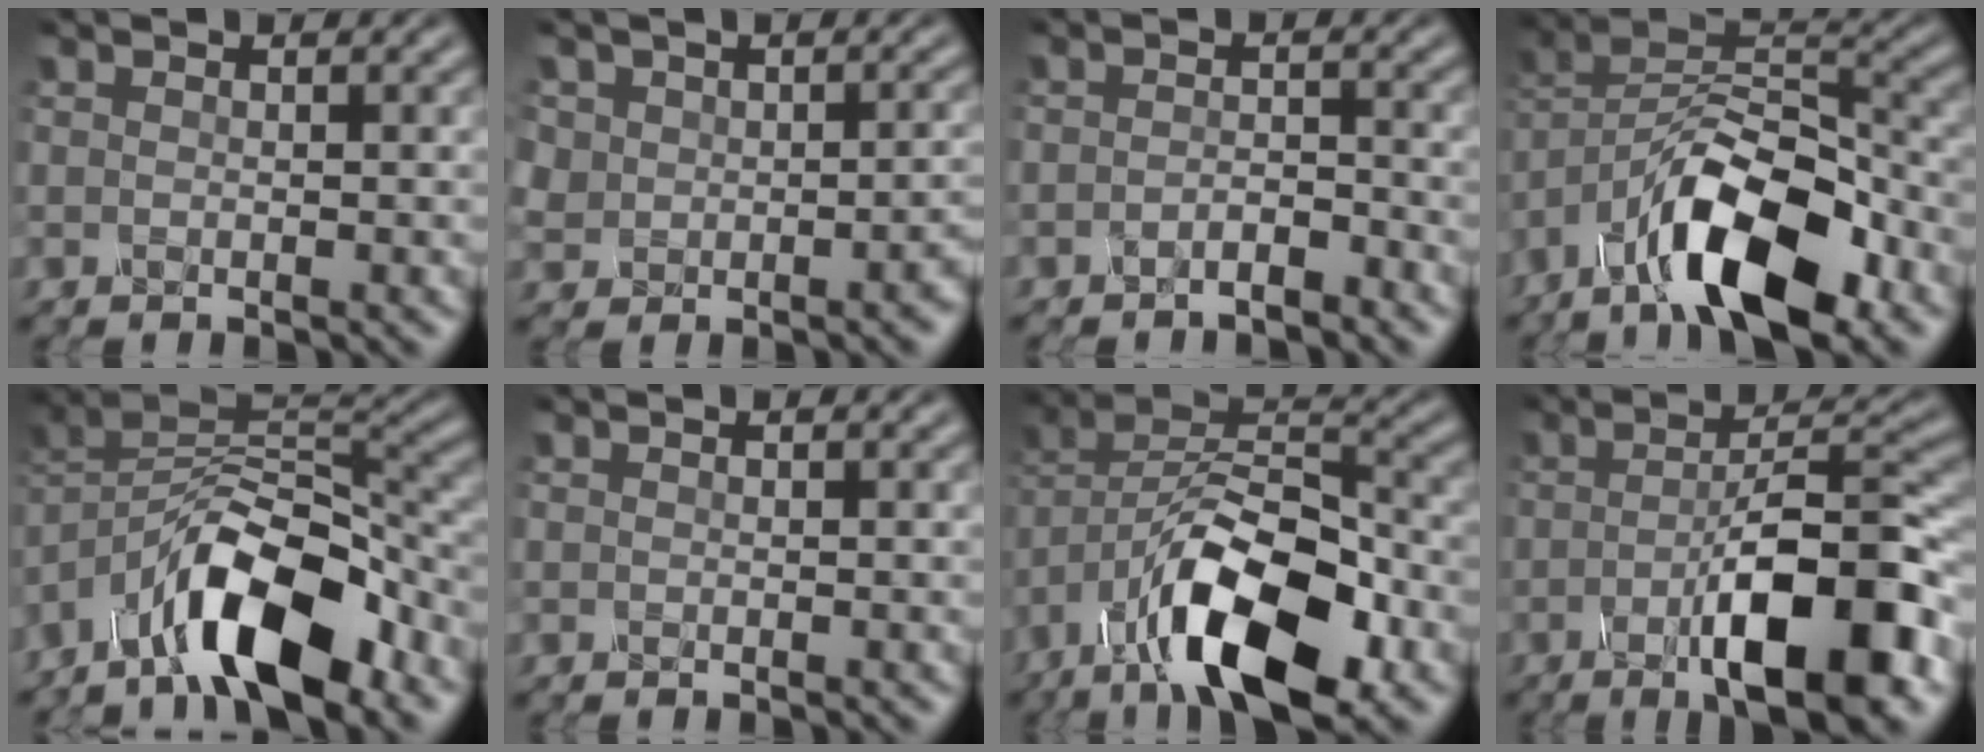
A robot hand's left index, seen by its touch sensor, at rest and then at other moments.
{"total": 2.5, "force": [-0.3, 2.5, 0.4], "torque": [0.004, -0.004, 0.004]}
{"total": 1.3, "force": [-1.3, 0.0, 0.2], "torque": [-0.009, 0.002, -0.020]}
{"total": 11.1, "force": [-7.2, 3.8, 7.5], "torque": [-0.131, 0.009, -0.133]}
{"total": 10.2, "force": [-7.1, 3.3, 6.6], "torque": [-0.103, 0.012, -0.134]}
{"total": 0.0}
{"total": 11.8, "force": [-6.7, 4.4, 8.6], "torque": [-0.159, 0.002, -0.121]}
{"total": 10.0, "force": [-3.3, 2.3, 9.2], "torque": [-0.137, 0.004, -0.053]}